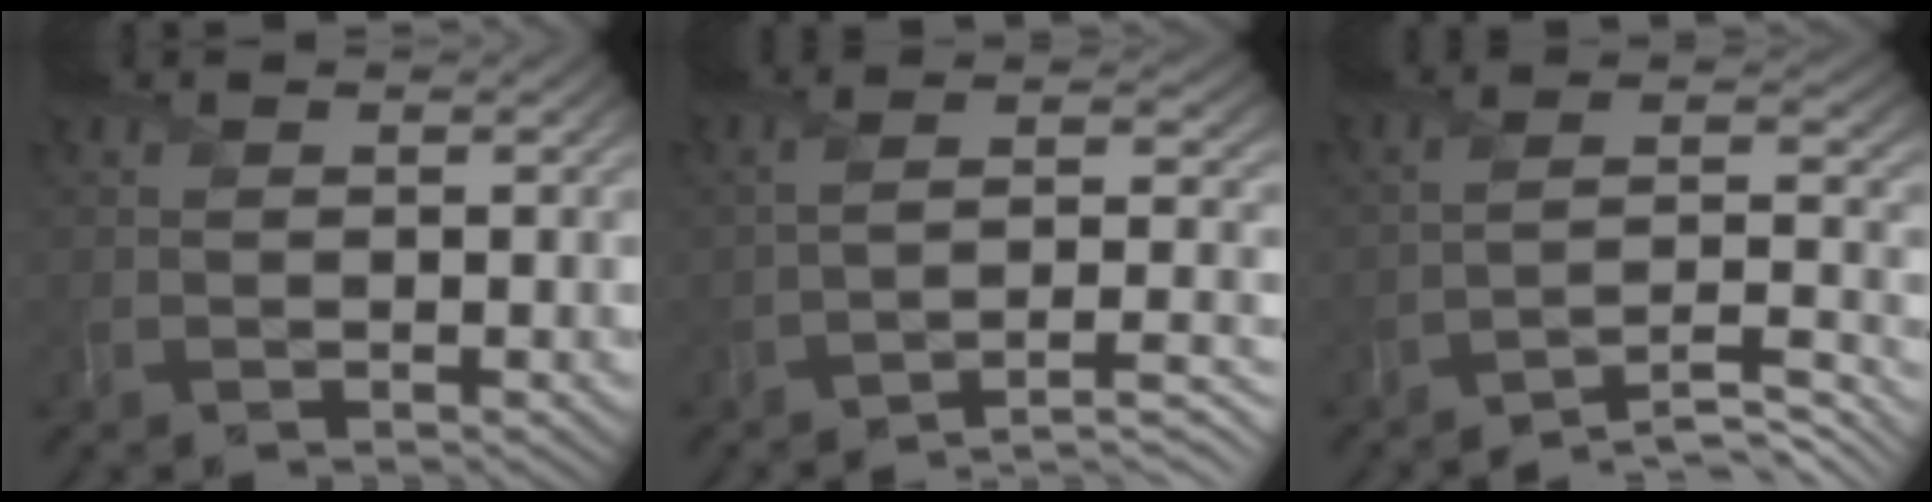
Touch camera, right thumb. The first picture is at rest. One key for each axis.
{"total": 9.2, "fx": -5.5, "fy": 2.7, "fz": 6.9, "tx": -0.104, "ty": 0.003, "tz": -0.085}
{"total": 9.0, "fx": -6.5, "fy": 2.1, "fz": 5.8, "tx": -0.093, "ty": 0.009, "tz": -0.109}